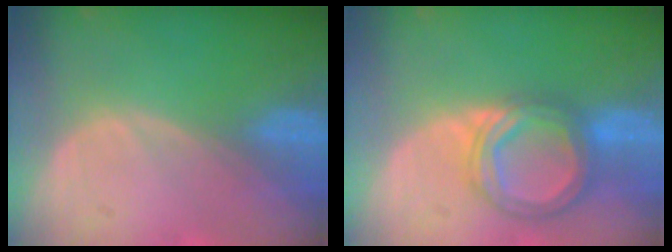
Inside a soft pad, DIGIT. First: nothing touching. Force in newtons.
{"total": 7.2, "press": 7.2, "slide": 0.6}